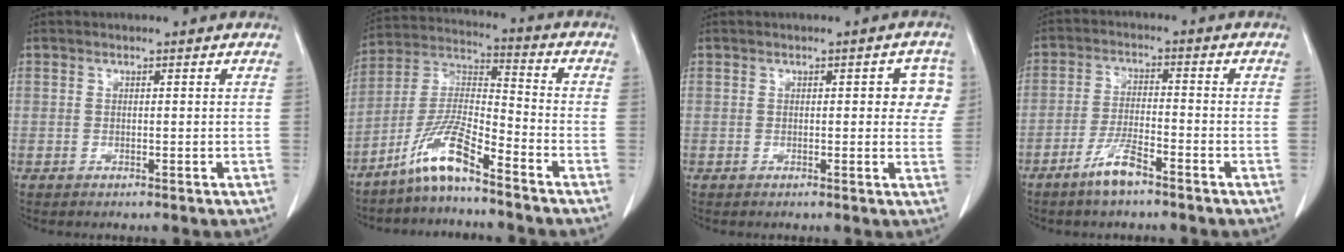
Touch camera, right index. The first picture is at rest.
{"total": 9.8, "force": [-7.0, 0.8, 6.7], "torque": [-0.148, -0.002, -0.143]}
{"total": 4.2, "force": [1.0, 1.8, 3.7], "torque": [-0.026, 0.011, 0.005]}
{"total": 6.2, "force": [-4.4, 0.9, 4.3], "torque": [-0.090, -0.006, -0.083]}